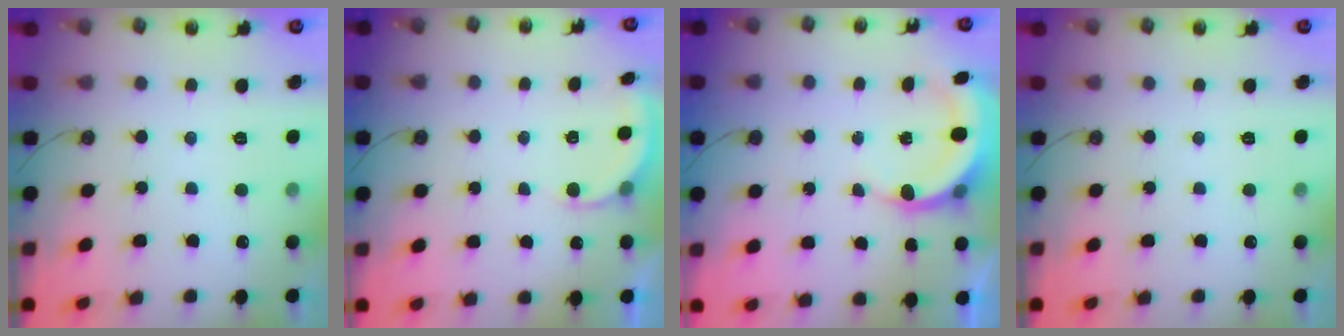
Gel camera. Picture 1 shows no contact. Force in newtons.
{"total": 2.4, "press": 2.2, "slide": 0.9}
{"total": 5.9, "press": 5.8, "slide": 1.2}
{"total": 0.0}